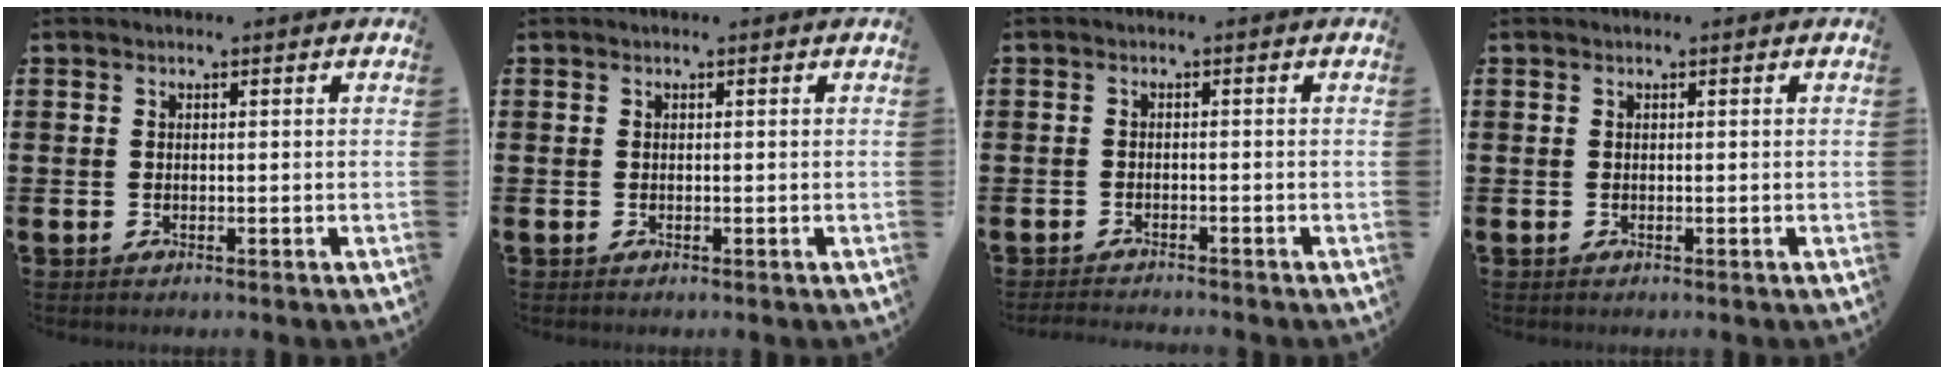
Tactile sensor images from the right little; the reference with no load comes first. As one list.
[{"total": 0.0}, {"total": 1.2, "force": [-1.2, -0.1, 0.0], "torque": [-0.002, 0.001, -0.024]}, {"total": 0.0}]